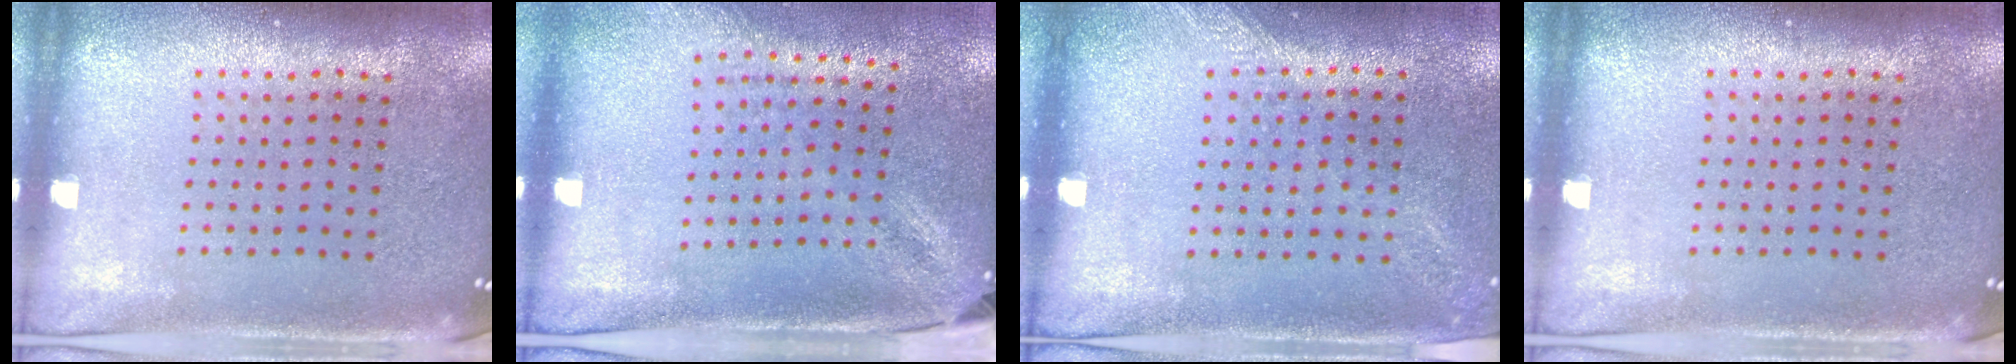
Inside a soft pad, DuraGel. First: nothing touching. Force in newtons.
{"total": 1.8, "press": 1.4, "slide": 1.2}
{"total": 1.2, "press": 1.2, "slide": 0.4}
{"total": 0.0}